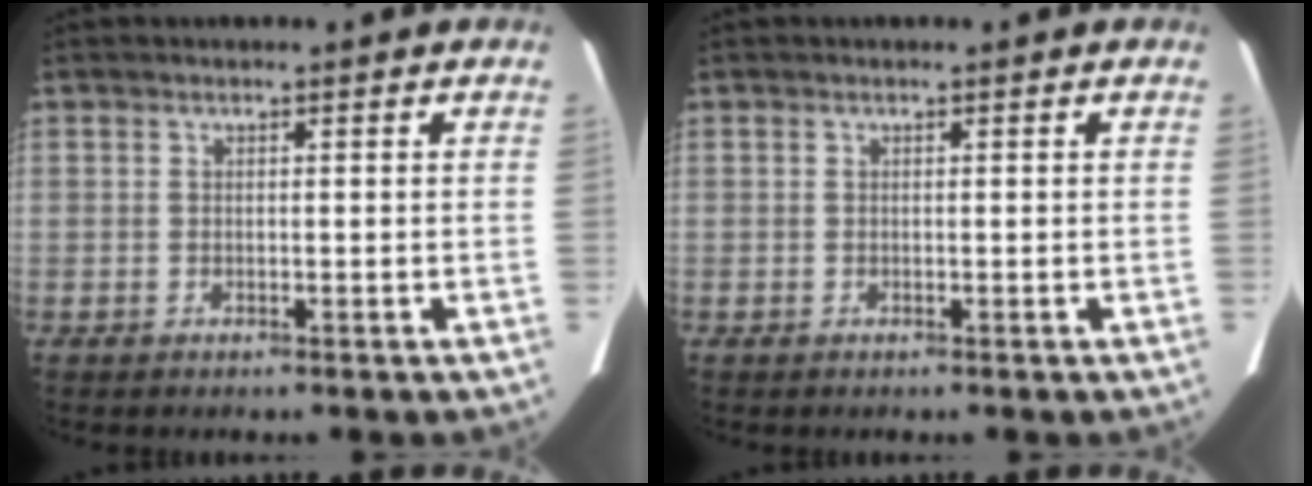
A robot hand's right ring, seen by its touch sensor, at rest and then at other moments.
{"total": 0.0}